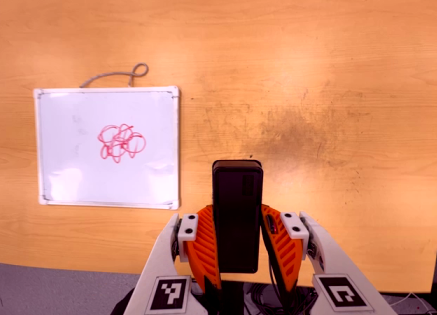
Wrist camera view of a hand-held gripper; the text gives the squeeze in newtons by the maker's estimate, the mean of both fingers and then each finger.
{"total": 3.7, "left": 2.2, "right": 5.3}